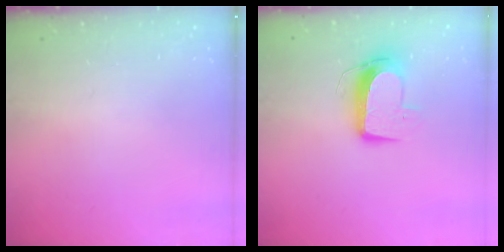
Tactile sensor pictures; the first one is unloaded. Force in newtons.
{"total": 10.0, "press": 10.0, "slide": 0.3}